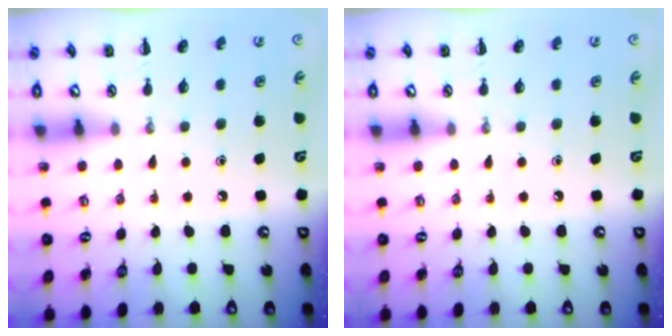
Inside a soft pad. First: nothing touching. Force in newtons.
{"total": 0.0}